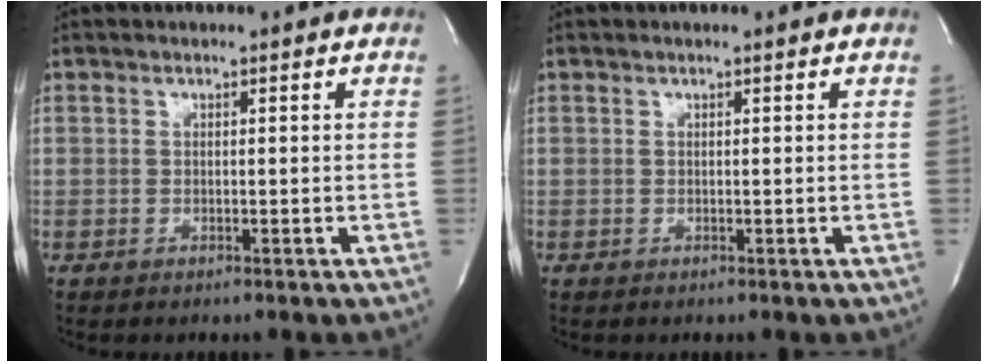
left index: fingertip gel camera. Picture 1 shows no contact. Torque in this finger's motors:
{"motor_torque": [0.09, -0.06, 0.08, -0.01]}